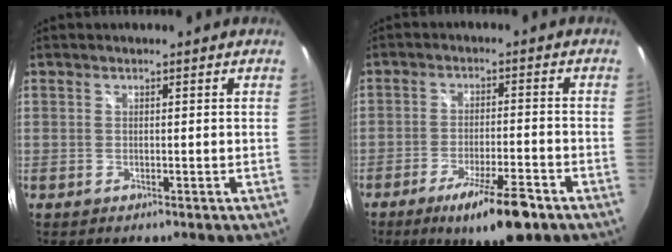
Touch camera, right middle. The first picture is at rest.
{"total": 10.9, "force": [-7.1, 1.9, 8.0], "torque": [-0.145, -0.016, -0.112]}